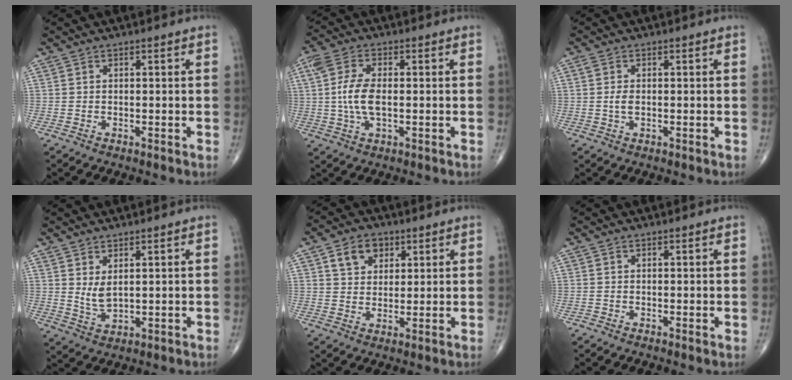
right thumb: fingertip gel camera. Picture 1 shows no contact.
{"total": 7.7, "force": [0.1, 3.7, 6.7], "torque": [-0.155, 0.004, 0.000]}
{"total": 2.1, "force": [0.0, 1.1, 1.7], "torque": [-0.040, 0.001, 0.000]}
{"total": 3.8, "force": [1.5, 1.6, 3.1], "torque": [-0.058, -0.019, 0.037]}
{"total": 6.3, "force": [3.0, 4.7, 3.0], "torque": [-0.026, -0.010, 0.049]}
{"total": 0.0}